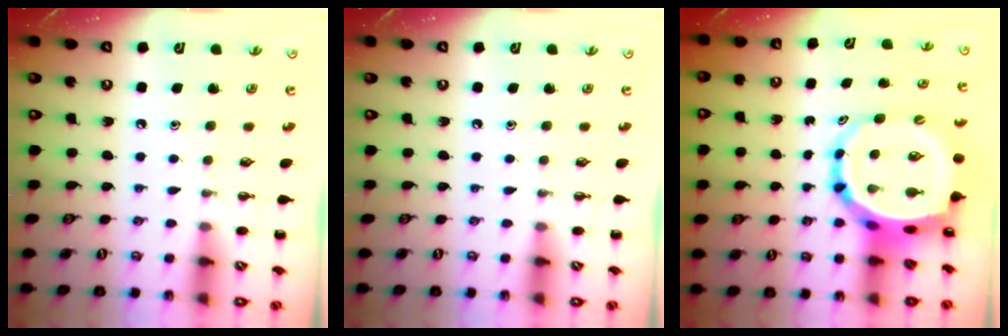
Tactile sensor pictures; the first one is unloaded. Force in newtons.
{"total": 0.0}
{"total": 10.0, "press": 9.7, "slide": 2.5}